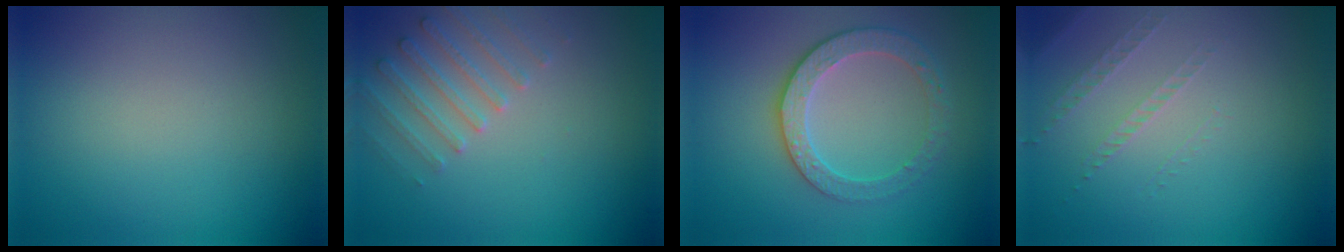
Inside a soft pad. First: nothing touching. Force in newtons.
{"total": 2.6, "press": 2.6, "slide": 0.6}
{"total": 3.3, "press": 3.2, "slide": 0.9}
{"total": 1.1, "press": 0.6, "slide": 0.9}